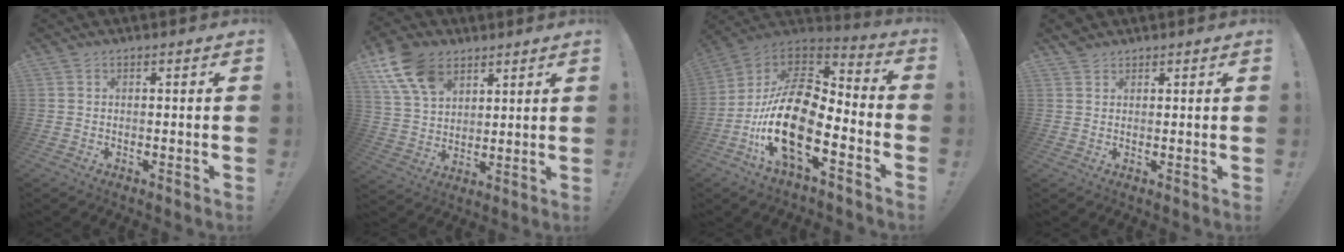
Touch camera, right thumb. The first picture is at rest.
{"total": 14.1, "force": [7.9, 9.3, 7.0], "torque": [-0.130, -0.030, 0.155]}
{"total": 21.1, "force": [-6.8, 9.3, 17.6], "torque": [-0.366, 0.021, -0.117]}
{"total": 2.2, "force": [1.8, 1.2, 0.3], "torque": [-0.001, -0.008, 0.034]}